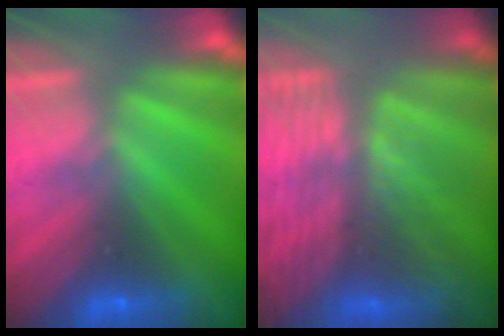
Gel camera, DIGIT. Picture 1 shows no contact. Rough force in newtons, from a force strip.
{"total": 8.2}